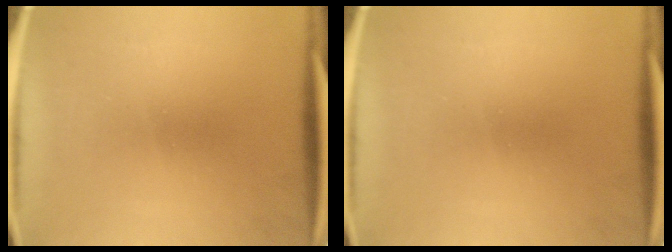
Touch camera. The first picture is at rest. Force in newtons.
{"total": 0.0}